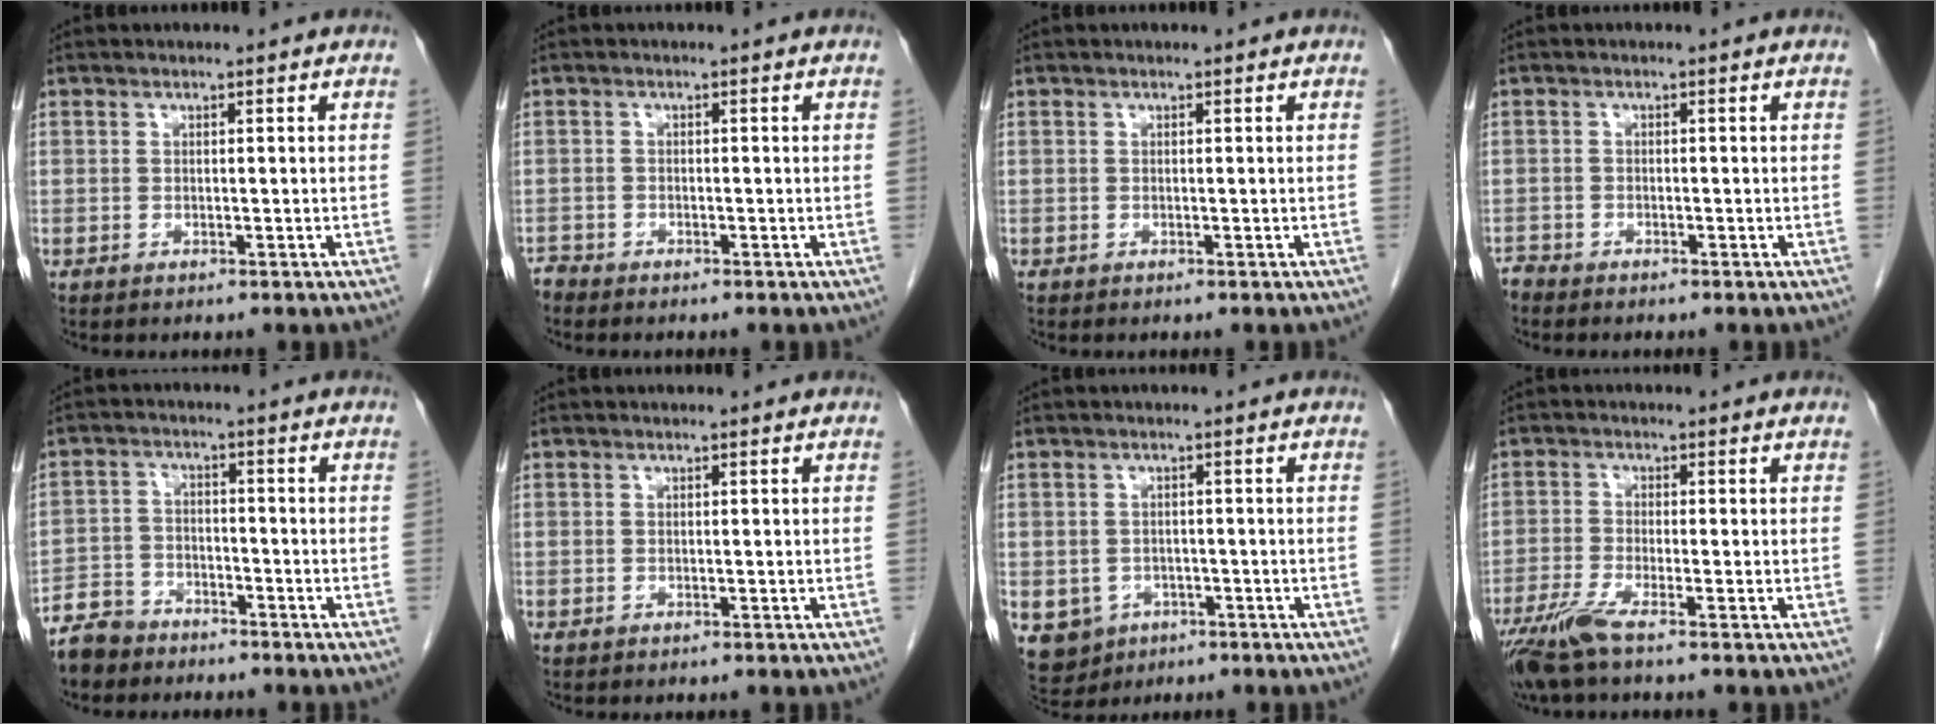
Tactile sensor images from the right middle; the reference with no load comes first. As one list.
[{"total": 1.1, "force": [-1.1, 0.1, -0.2], "torque": [0.003, -0.003, -0.022]}, {"total": 0.0}, {"total": 1.1, "force": [-1.1, 0.0, -0.2], "torque": [0.003, -0.004, -0.023]}, {"total": 5.6, "force": [-4.8, 2.8, 0.7], "torque": [-0.022, -0.005, -0.097]}, {"total": 0.0}, {"total": 7.0, "force": [-3.0, 6.0, 1.8], "torque": [-0.042, 0.003, -0.035]}, {"total": 4.8, "force": [-3.5, -0.3, 3.3], "torque": [-0.071, -0.015, -0.075]}]